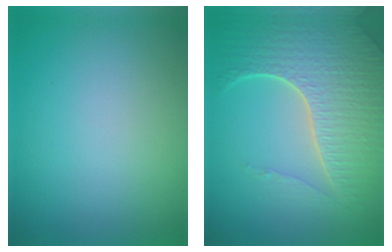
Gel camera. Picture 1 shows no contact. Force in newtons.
{"total": 7.0, "press": 5.1, "slide": 4.8}